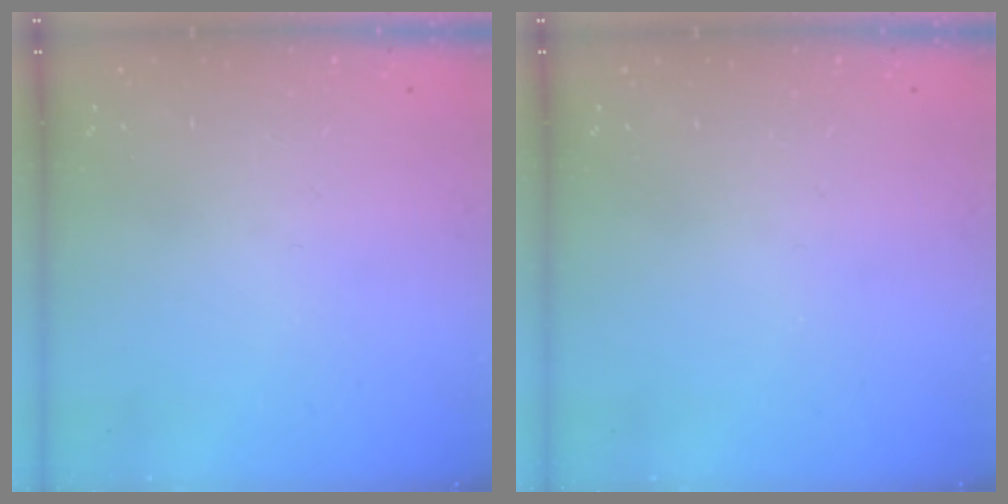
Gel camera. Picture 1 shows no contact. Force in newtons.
{"total": 0.0}